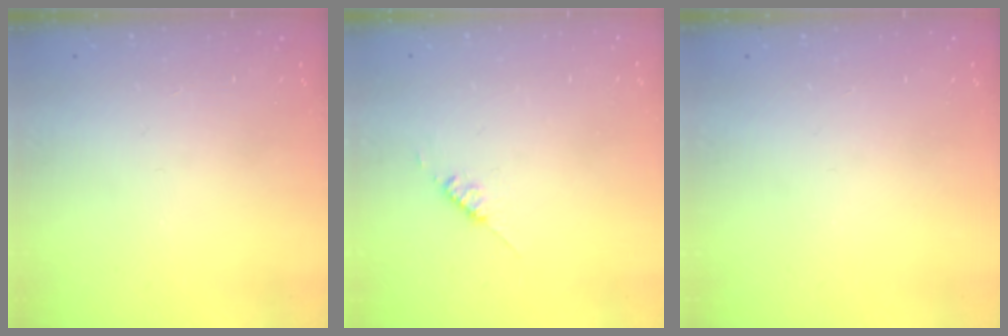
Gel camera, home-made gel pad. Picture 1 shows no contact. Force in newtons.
{"total": 2.6, "press": 2.6, "slide": 0.3}
{"total": 0.0}